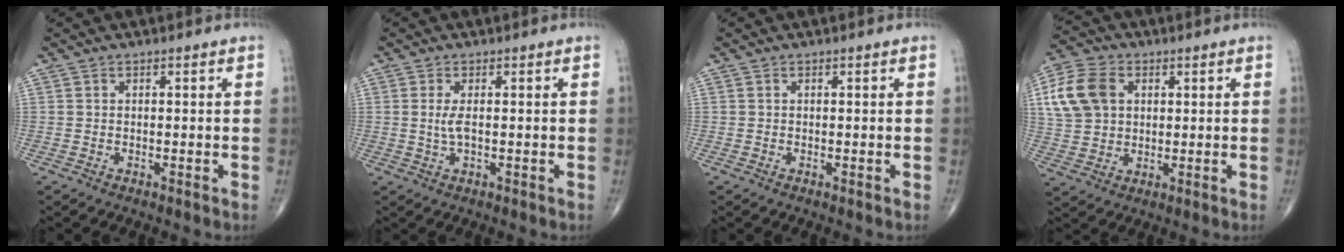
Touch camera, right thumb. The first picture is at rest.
{"total": 2.5, "force": [0.1, 0.8, 2.4], "torque": [-0.058, -0.002, 0.003]}
{"total": 0.0}
{"total": 12.1, "force": [3.2, 8.9, 7.5], "torque": [-0.147, 0.006, 0.060]}